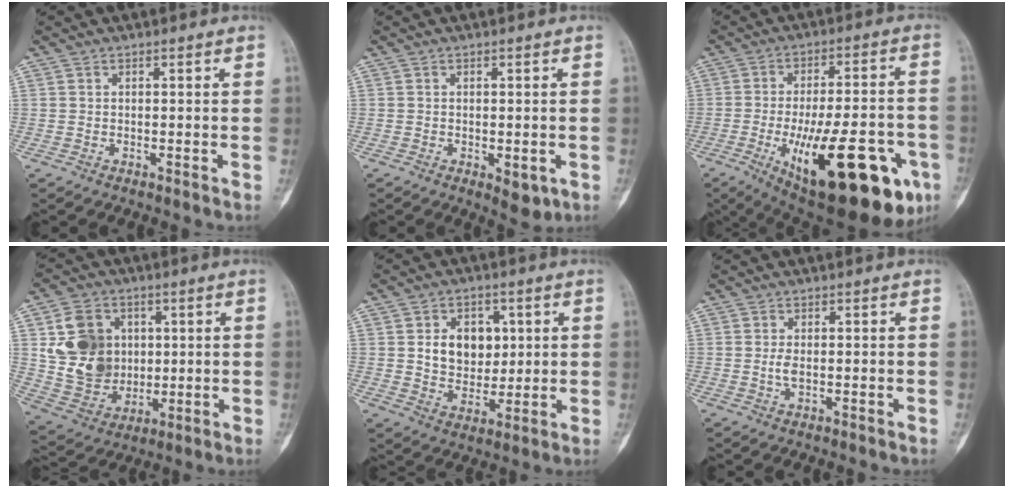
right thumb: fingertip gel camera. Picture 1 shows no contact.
{"total": 3.8, "force": [-1.1, 1.8, 3.1], "torque": [-0.028, -0.003, -0.008]}
{"total": 27.4, "force": [-10.3, 9.7, 23.4], "torque": [-0.296, 0.012, -0.133]}
{"total": 14.6, "force": [2.8, 12.1, 7.6], "torque": [-0.102, -0.006, 0.067]}
{"total": 9.7, "force": [2.1, 7.3, 6.1], "torque": [-0.051, -0.008, 0.042]}
{"total": 1.8, "force": [0.0, 0.8, 1.6], "torque": [-0.036, -0.003, 0.001]}